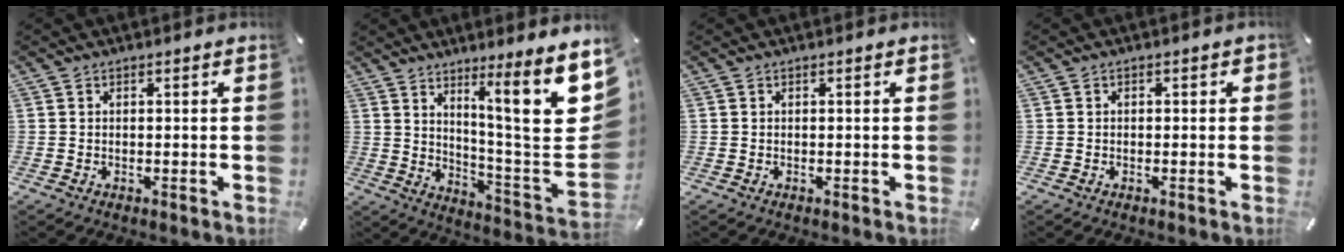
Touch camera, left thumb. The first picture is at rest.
{"total": 18.1, "force": [9.2, 2.1, 15.5], "torque": [-0.228, -0.080, 0.130]}
{"total": 0.0}
{"total": 0.8, "force": [-0.2, 0.6, 0.4], "torque": [-0.007, 0.004, -0.005]}